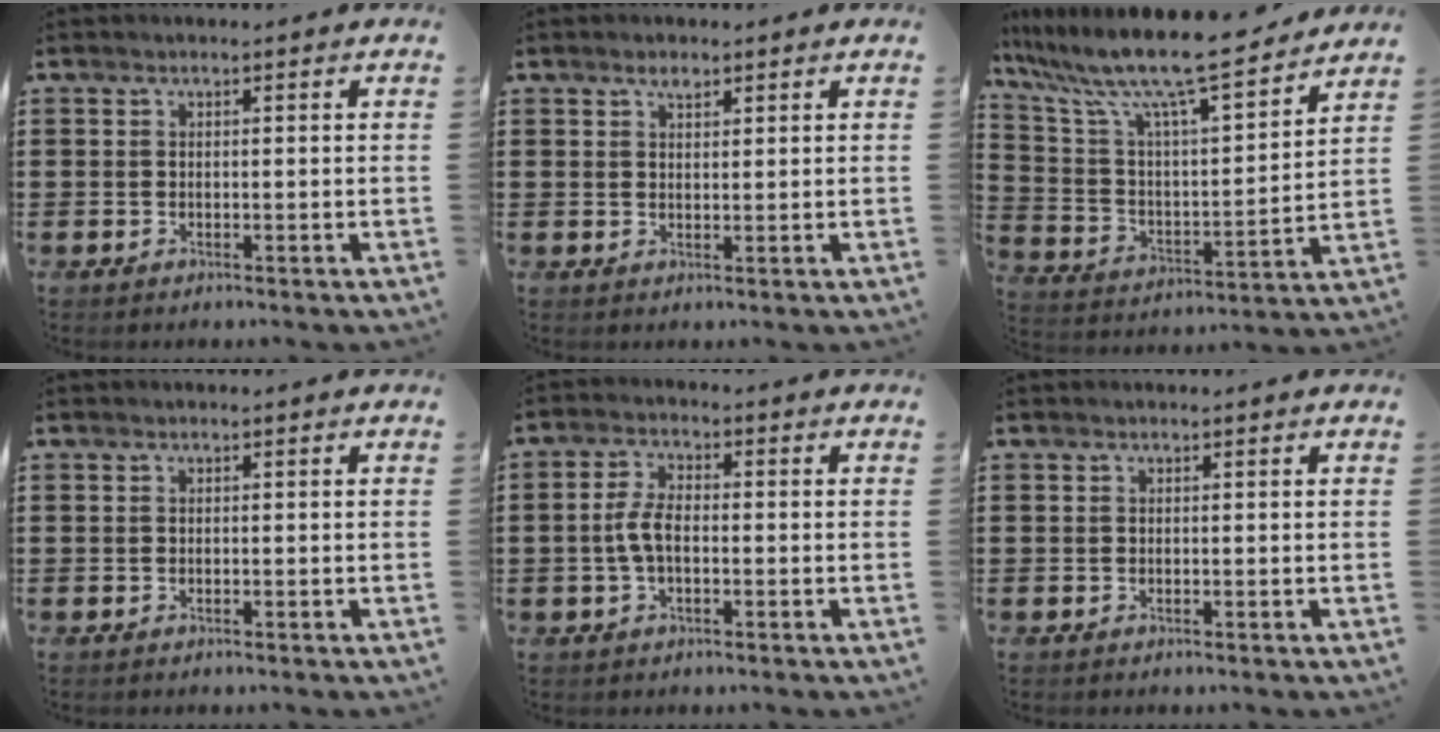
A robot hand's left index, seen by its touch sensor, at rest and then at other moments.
{"total": 1.8, "force": [1.3, 0.9, 0.9], "torque": [-0.014, 0.000, 0.022]}
{"total": 11.0, "force": [9.4, 0.4, 5.7], "torque": [-0.151, -0.066, 0.153]}
{"total": 0.0}
{"total": 4.8, "force": [-0.8, 2.3, 4.2], "torque": [-0.104, -0.002, -0.022]}
{"total": 0.0}